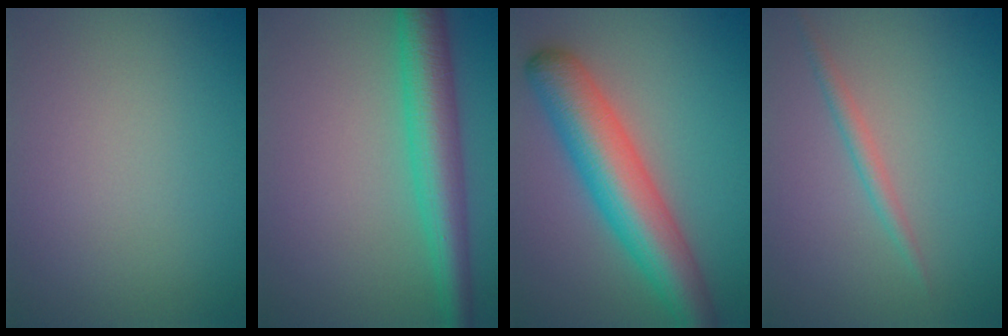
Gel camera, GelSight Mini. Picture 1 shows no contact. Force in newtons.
{"total": 5.7, "press": 5.7, "slide": 0.2}
{"total": 7.8, "press": 7.8, "slide": 0.3}
{"total": 1.4, "press": 1.4, "slide": 0.0}